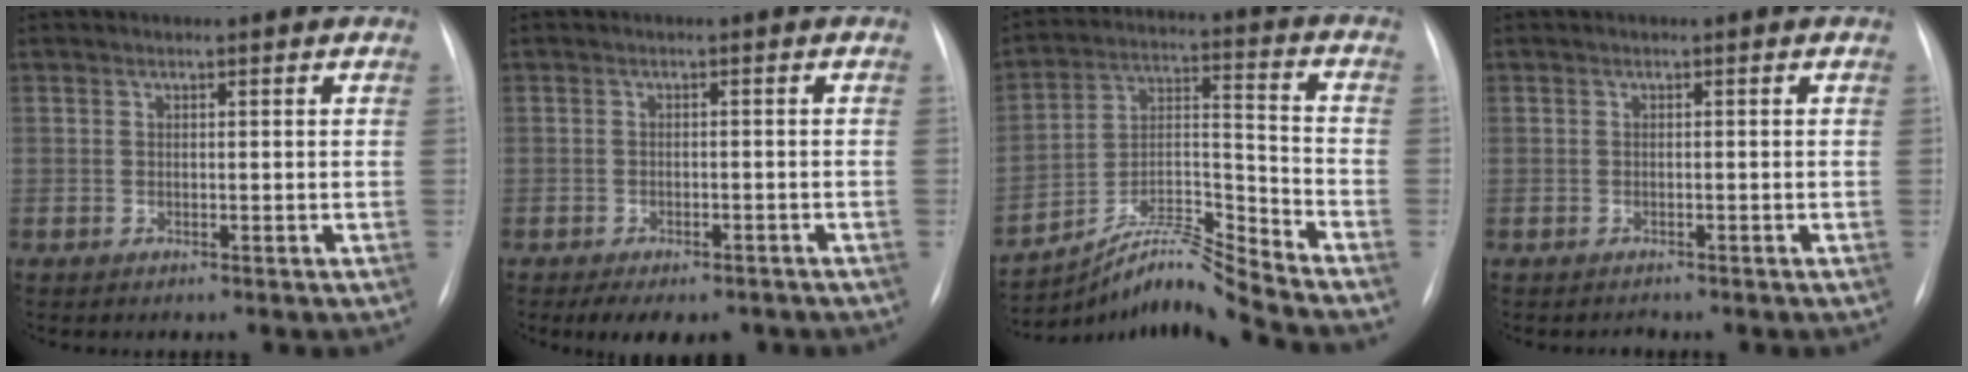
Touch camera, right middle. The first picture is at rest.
{"total": 7.8, "force": [-5.9, 3.7, 3.6], "torque": [-0.037, 0.005, -0.075]}
{"total": 10.7, "force": [-10.2, -2.5, 2.3], "torque": [-0.047, 0.031, -0.182]}
{"total": 0.9, "force": [-0.7, 0.4, -0.3], "torque": [0.001, -0.001, -0.014]}